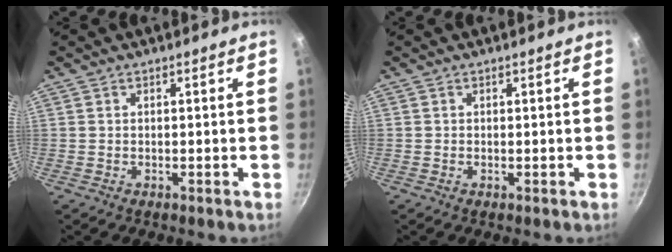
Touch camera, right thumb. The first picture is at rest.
{"total": 0.0}